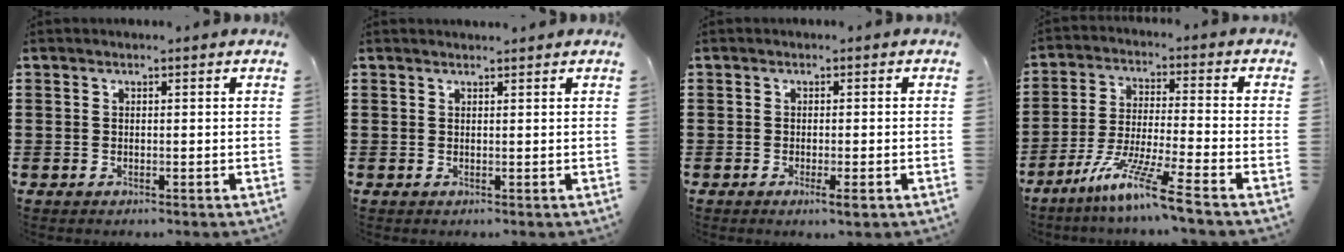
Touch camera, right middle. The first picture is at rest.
{"total": 0.8, "force": [0.8, 0.0, 0.1], "torque": [0.004, -0.007, 0.014]}
{"total": 1.5, "force": [-0.5, 0.1, 1.4], "torque": [-0.024, -0.004, -0.008]}
{"total": 9.5, "force": [-7.2, -0.3, 6.2], "torque": [-0.131, -0.014, -0.143]}